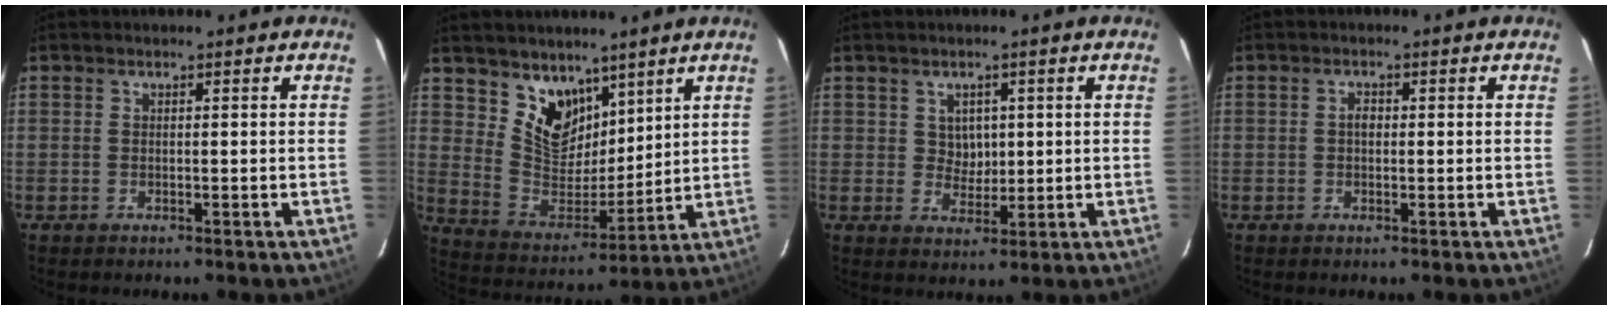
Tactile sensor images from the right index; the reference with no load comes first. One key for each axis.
{"total": 11.1, "fx": 7.5, "fy": 6.9, "fz": 4.5, "tx": -0.080, "ty": -0.011, "tz": 0.152}
{"total": 3.7, "fx": 1.0, "fy": 3.3, "fz": 1.4, "tx": -0.018, "ty": 0.007, "tz": 0.020}
{"total": 1.4, "fx": 0.0, "fy": 1.0, "fz": 1.0, "tx": -0.017, "ty": 0.006, "tz": -0.001}